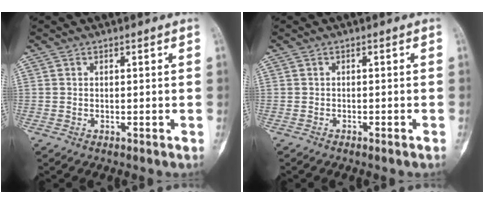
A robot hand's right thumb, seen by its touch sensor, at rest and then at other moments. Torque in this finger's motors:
{"motor_torque": [-0.39, -0.14, -0.01, 0.15, -0.02]}